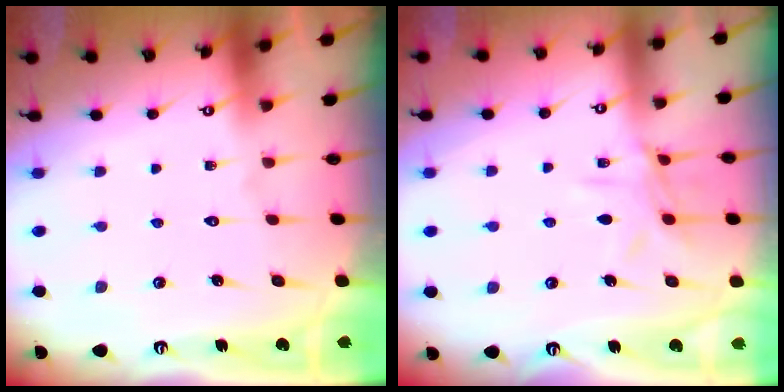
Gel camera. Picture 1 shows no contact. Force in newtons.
{"total": 8.2, "press": 8.1, "slide": 0.7}